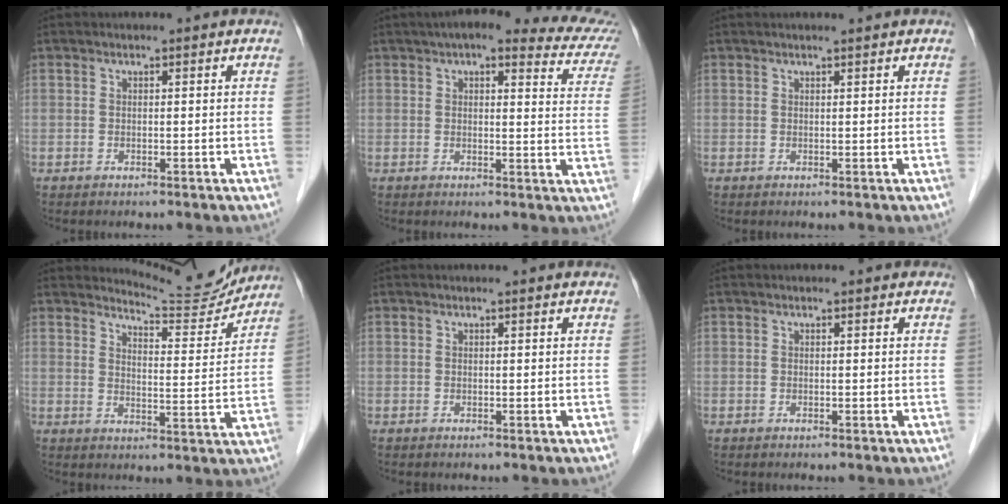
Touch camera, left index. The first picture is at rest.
{"total": 18.3, "force": [15.0, 4.1, 9.8], "torque": [-0.107, 0.015, 0.152]}
{"total": 1.1, "force": [0.9, 0.0, 0.6], "torque": [-0.008, 0.008, 0.015]}
{"total": 9.0, "force": [9.0, 0.3, 0.0], "torque": [-0.003, -0.024, 0.117]}
{"total": 1.7, "force": [1.6, 0.2, 0.6], "torque": [-0.011, 0.011, 0.013]}
{"total": 0.6, "force": [0.4, 0.4, 0.1], "torque": [-0.005, 0.003, 0.000]}